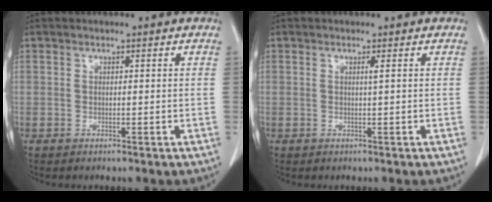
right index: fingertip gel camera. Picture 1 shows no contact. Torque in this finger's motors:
{"motor_torque": [0.06, 0.02, 0.06, 0.00]}